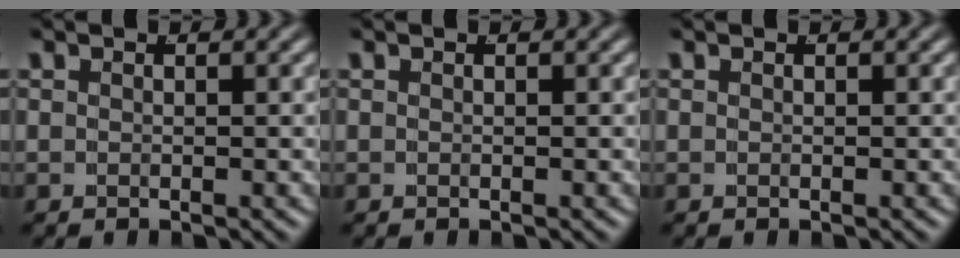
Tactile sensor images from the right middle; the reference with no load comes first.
{"total": 0.0}
{"total": 0.0}